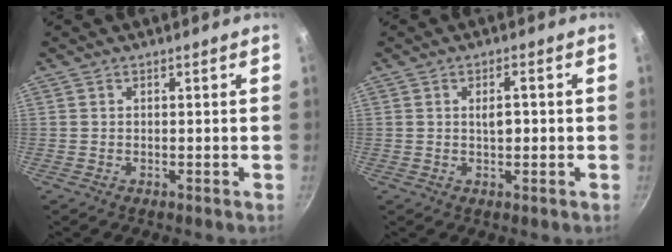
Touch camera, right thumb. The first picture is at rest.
{"total": 3.2, "force": [0.0, 1.3, 2.9], "torque": [-0.039, 0.004, 0.000]}